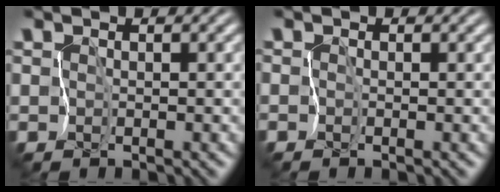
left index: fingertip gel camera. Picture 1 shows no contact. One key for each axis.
{"total": 0.0}